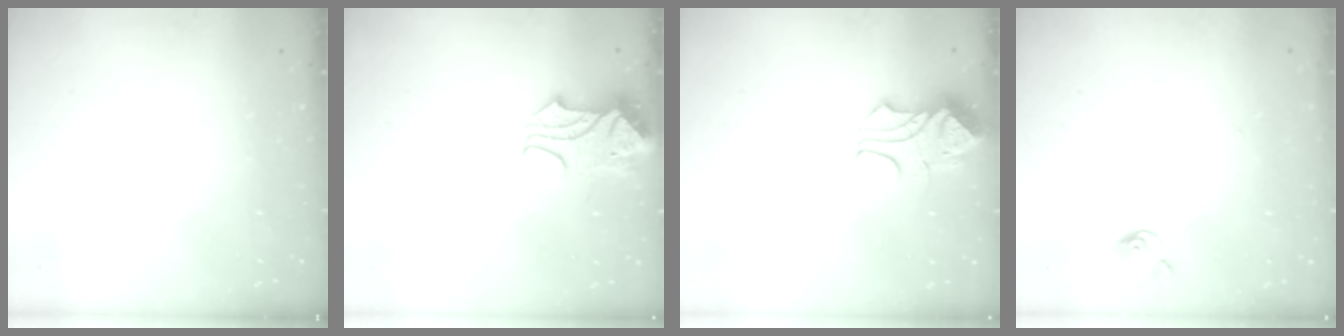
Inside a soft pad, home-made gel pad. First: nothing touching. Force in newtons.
{"total": 2.2, "press": 2.1, "slide": 0.5}
{"total": 3.3, "press": 3.2, "slide": 1.0}
{"total": 0.0}